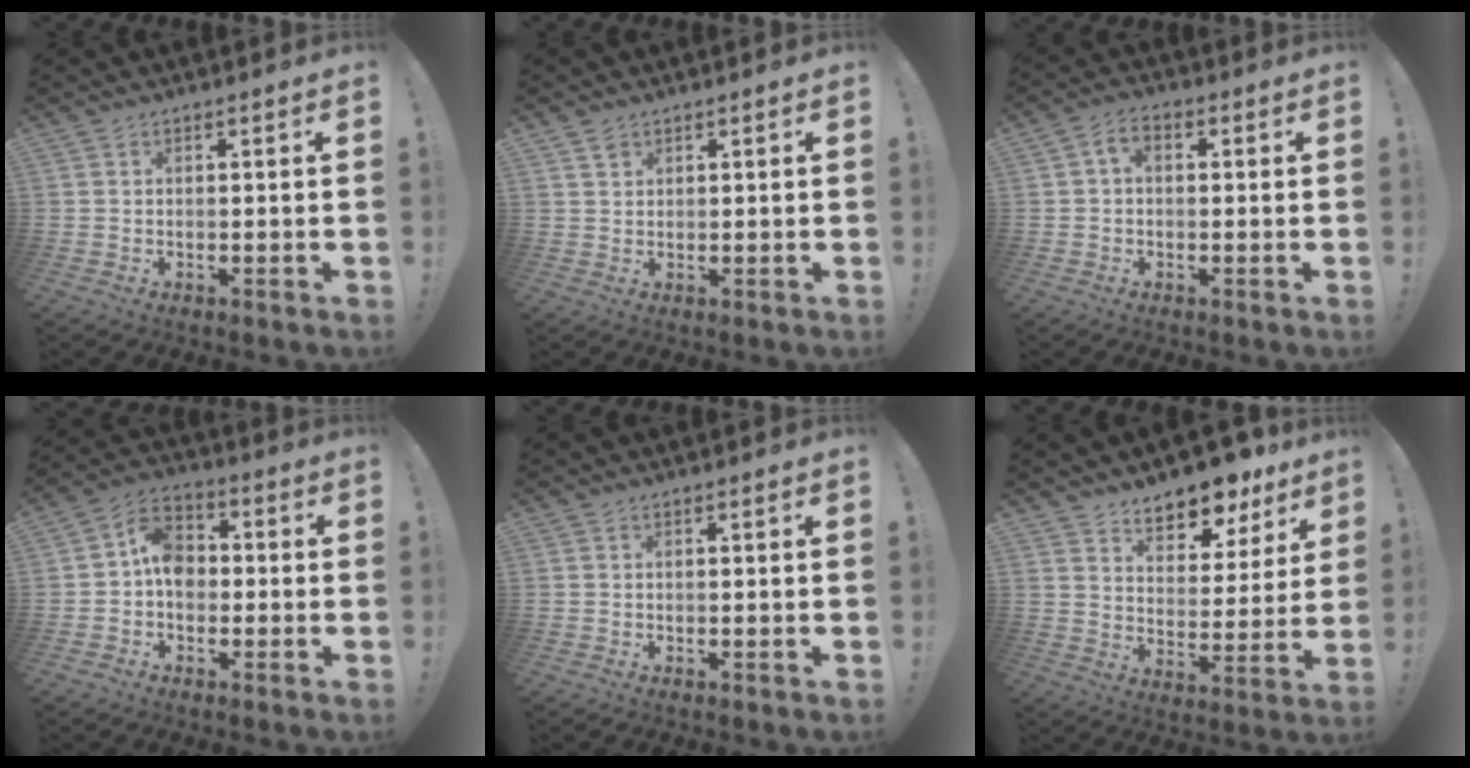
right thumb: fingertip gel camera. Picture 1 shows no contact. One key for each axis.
{"total": 1.7, "fx": 1.3, "fy": 0.9, "fz": 0.5, "tx": 0.002, "ty": -0.009, "tz": 0.022}
{"total": 3.9, "fx": 0.1, "fy": 2.5, "fz": 3.0, "tx": -0.040, "ty": 0.004, "tz": 0.001}
{"total": 9.7, "fx": -0.7, "fy": 7.5, "fz": 6.1, "tx": -0.098, "ty": 0.022, "tz": -0.008}
{"total": 0.0}
{"total": 11.3, "fx": 9.7, "fy": 4.6, "fz": 3.5, "tx": -0.049, "ty": -0.082, "tz": 0.173}